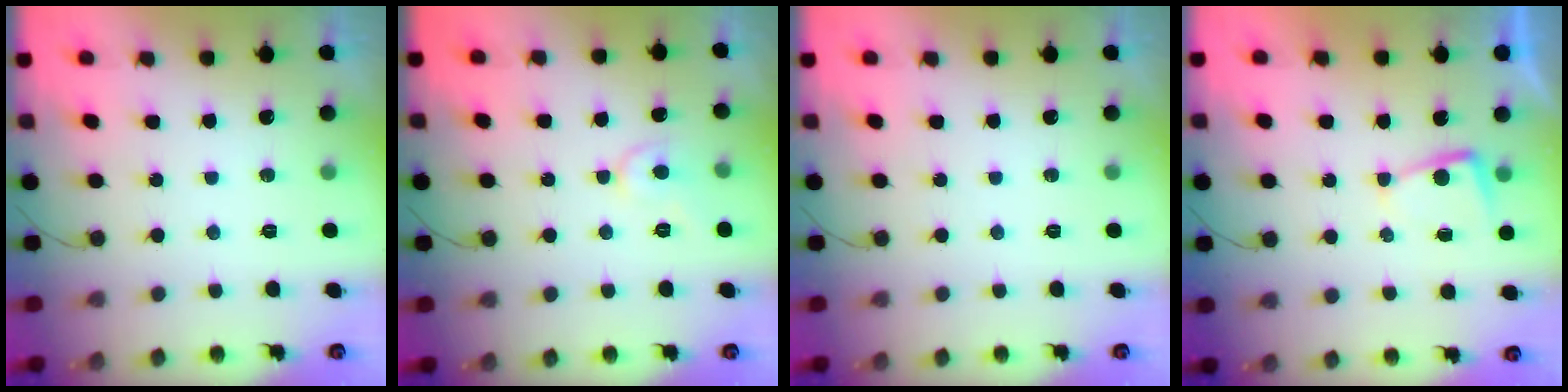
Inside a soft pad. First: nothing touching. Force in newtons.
{"total": 5.3, "press": 5.3, "slide": 0.4}
{"total": 0.0}
{"total": 2.4, "press": 2.3, "slide": 0.4}